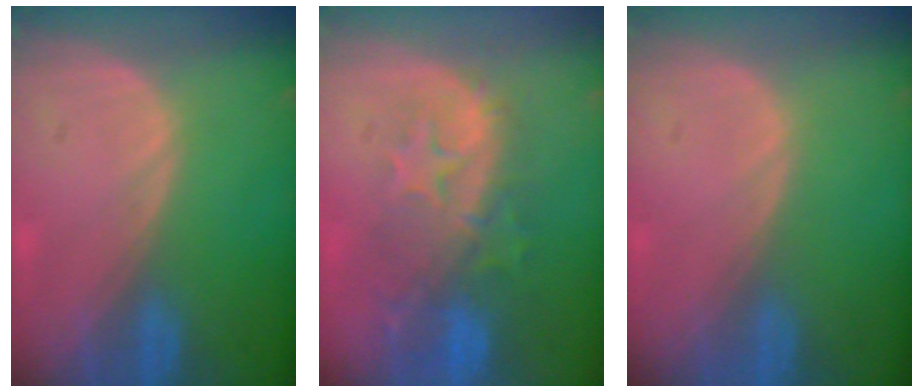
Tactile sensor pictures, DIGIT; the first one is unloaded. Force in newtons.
{"total": 10.2, "press": 8.9, "slide": 5.0}
{"total": 0.0}